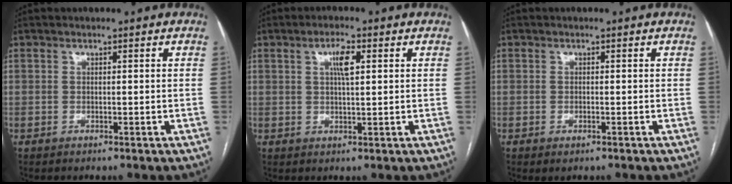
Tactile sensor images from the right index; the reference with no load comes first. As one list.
[{"total": 3.7, "force": [1.3, 0.7, 3.4], "torque": [-0.062, 0.003, 0.022]}, {"total": 0.9, "force": [-0.5, 0.3, 0.7], "torque": [-0.013, -0.003, -0.003]}]